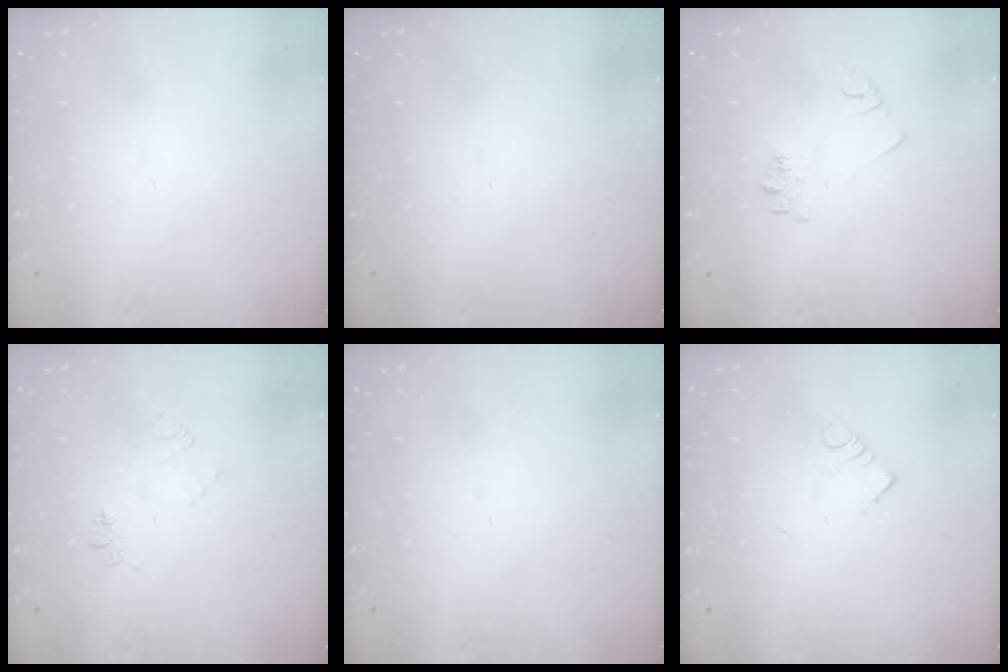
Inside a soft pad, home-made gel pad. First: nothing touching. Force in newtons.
{"total": 0.0}
{"total": 5.5, "press": 5.5, "slide": 0.5}
{"total": 6.9, "press": 6.8, "slide": 0.8}
{"total": 0.0}
{"total": 3.9, "press": 3.9, "slide": 0.2}